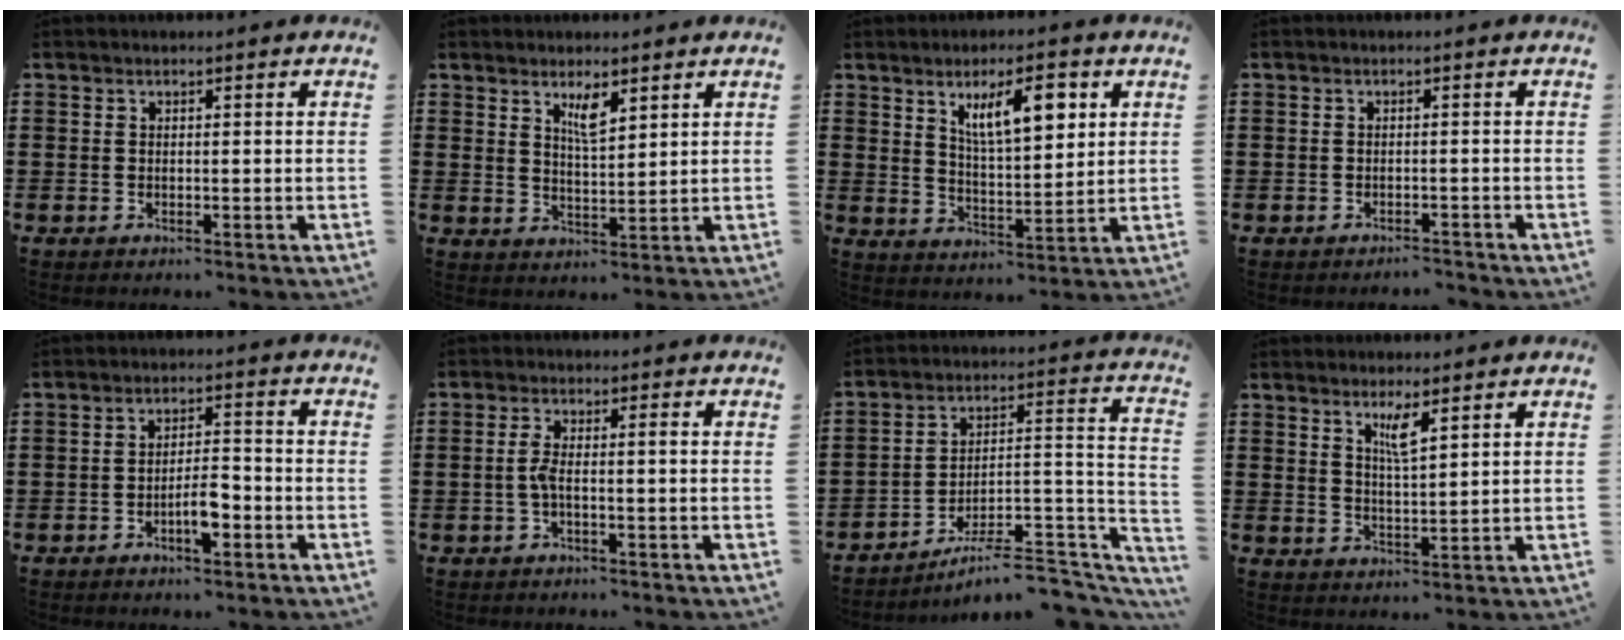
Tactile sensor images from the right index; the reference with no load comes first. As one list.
[{"total": 3.8, "force": [2.4, 1.0, 2.8], "torque": [-0.053, 0.001, 0.039]}, {"total": 9.0, "force": [3.9, 3.1, 7.5], "torque": [-0.131, 0.001, 0.062]}, {"total": 1.5, "force": [-1.5, 0.2, -0.1], "torque": [-0.003, 0.003, -0.034]}, {"total": 4.7, "force": [-2.3, 1.6, 3.8], "torque": [-0.070, 0.008, -0.044]}, {"total": 2.9, "force": [-0.7, 0.2, 2.8], "torque": [-0.067, -0.004, -0.021]}, {"total": 7.5, "force": [-5.9, 2.2, 4.1], "torque": [-0.056, 0.006, -0.109]}, {"total": 3.4, "force": [2.1, 0.4, 2.7], "torque": [-0.050, -0.001, 0.033]}]